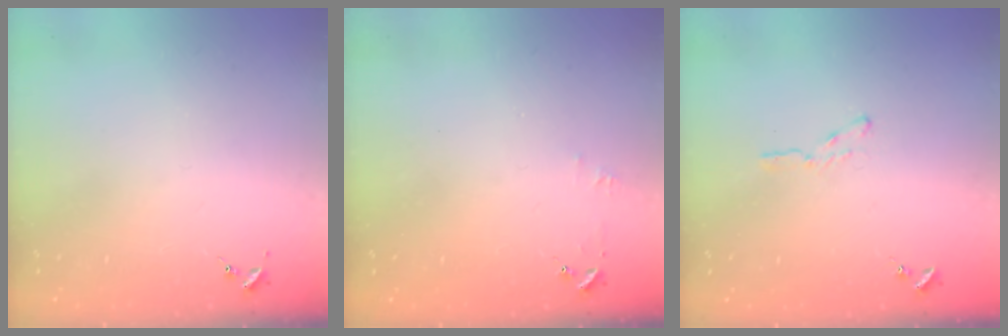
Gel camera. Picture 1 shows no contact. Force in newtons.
{"total": 3.5, "press": 3.5, "slide": 0.3}
{"total": 3.5, "press": 3.5, "slide": 0.4}